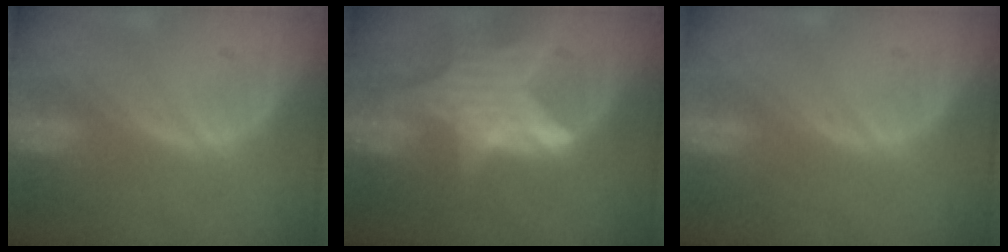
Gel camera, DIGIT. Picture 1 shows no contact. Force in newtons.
{"total": 7.8, "press": 7.1, "slide": 3.2}
{"total": 0.0}